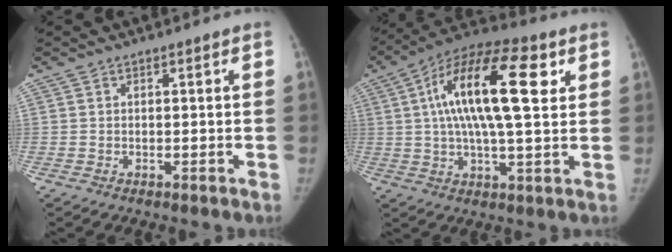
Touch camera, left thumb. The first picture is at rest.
{"total": 20.1, "force": [5.4, 7.0, 18.1], "torque": [-0.304, 0.008, 0.079]}